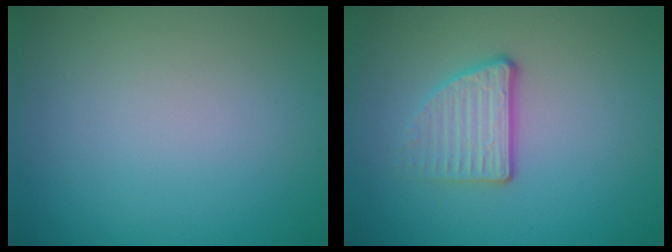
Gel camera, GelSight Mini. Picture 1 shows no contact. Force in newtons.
{"total": 3.0, "press": 2.3, "slide": 1.9}